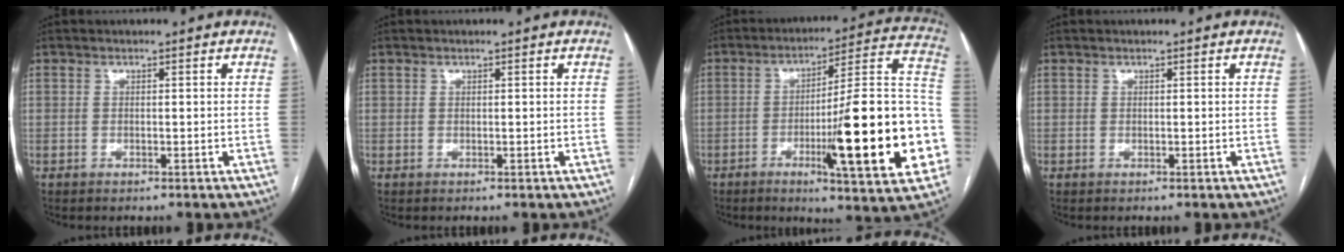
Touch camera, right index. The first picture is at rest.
{"total": 0.0}
{"total": 23.6, "force": [-6.0, 2.5, 22.7], "torque": [-0.263, 0.008, -0.084]}
{"total": 0.0}